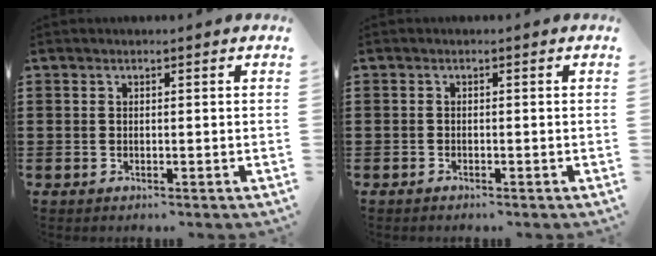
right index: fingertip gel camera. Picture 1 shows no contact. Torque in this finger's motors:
{"motor_torque": [0.44, 0.54, -0.01, -0.02]}